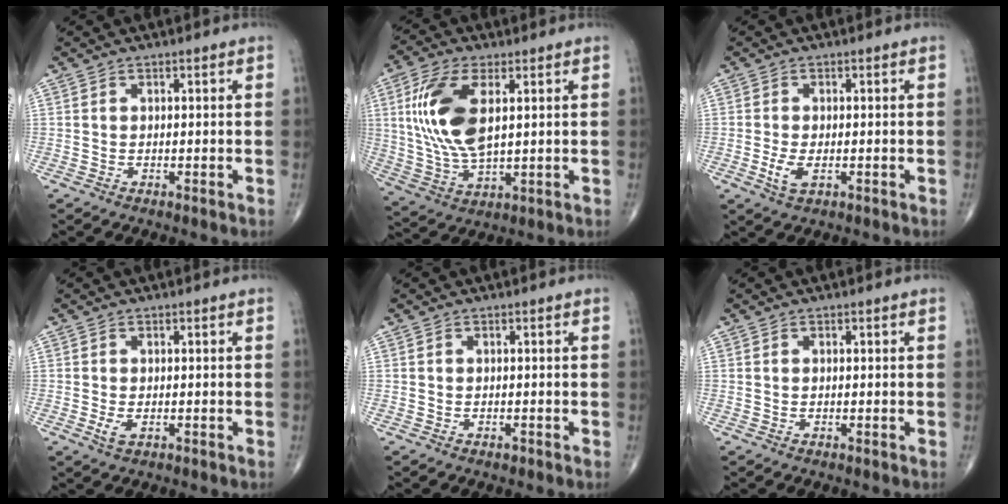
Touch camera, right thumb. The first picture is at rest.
{"total": 14.2, "force": [3.3, 6.6, 12.2], "torque": [-0.257, -0.008, 0.071]}
{"total": 3.3, "force": [-0.9, 1.6, 2.8], "torque": [-0.059, -0.004, -0.016]}
{"total": 2.1, "force": [-0.5, 1.1, 1.7], "torque": [-0.035, -0.003, -0.010]}
{"total": 0.5, "force": [-0.4, 0.3, 0.2], "torque": [-0.002, 0.000, -0.008]}
{"total": 0.0}